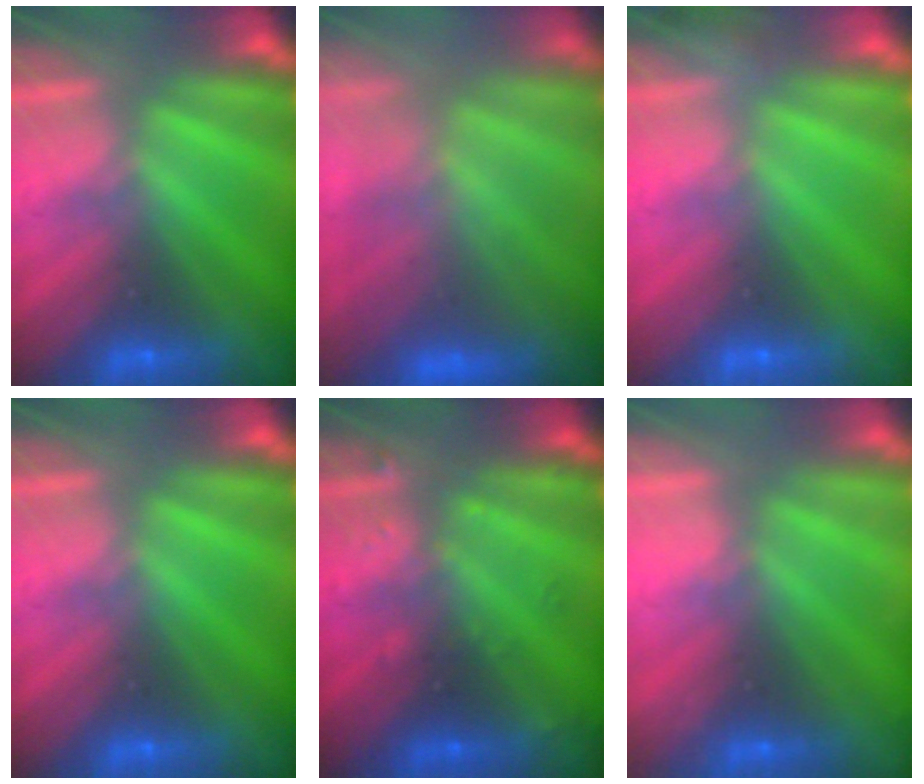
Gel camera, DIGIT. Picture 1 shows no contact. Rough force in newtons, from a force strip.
{"total": 11.0}
{"total": 2.8}
{"total": 0.0}
{"total": 2.4}
{"total": 2.2}